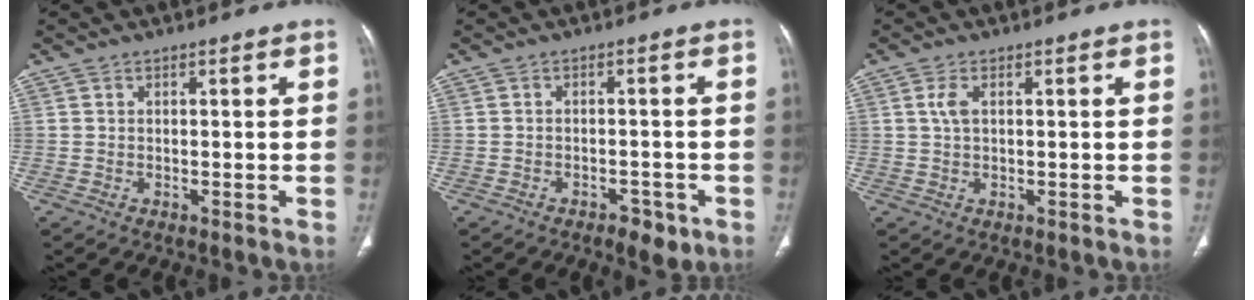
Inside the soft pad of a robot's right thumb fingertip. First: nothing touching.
{"total": 4.1, "force": [-2.4, 2.1, 2.6], "torque": [-0.028, 0.011, -0.029]}
{"total": 2.3, "force": [0.6, 1.1, 1.9], "torque": [-0.047, 0.007, 0.014]}